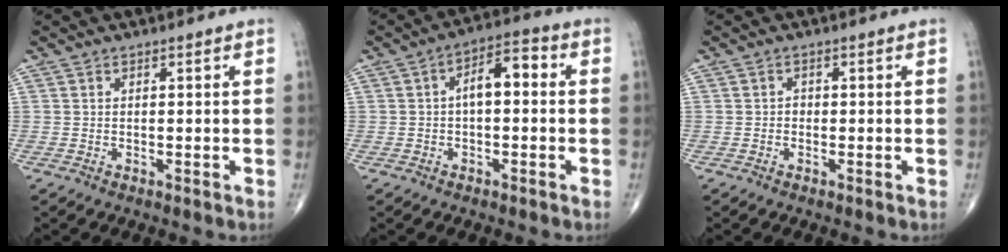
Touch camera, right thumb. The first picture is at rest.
{"total": 6.8, "force": [0.3, 3.4, 5.9], "torque": [-0.081, 0.030, -0.007]}
{"total": 0.8, "force": [-0.2, 0.7, 0.4], "torque": [-0.001, 0.003, -0.006]}